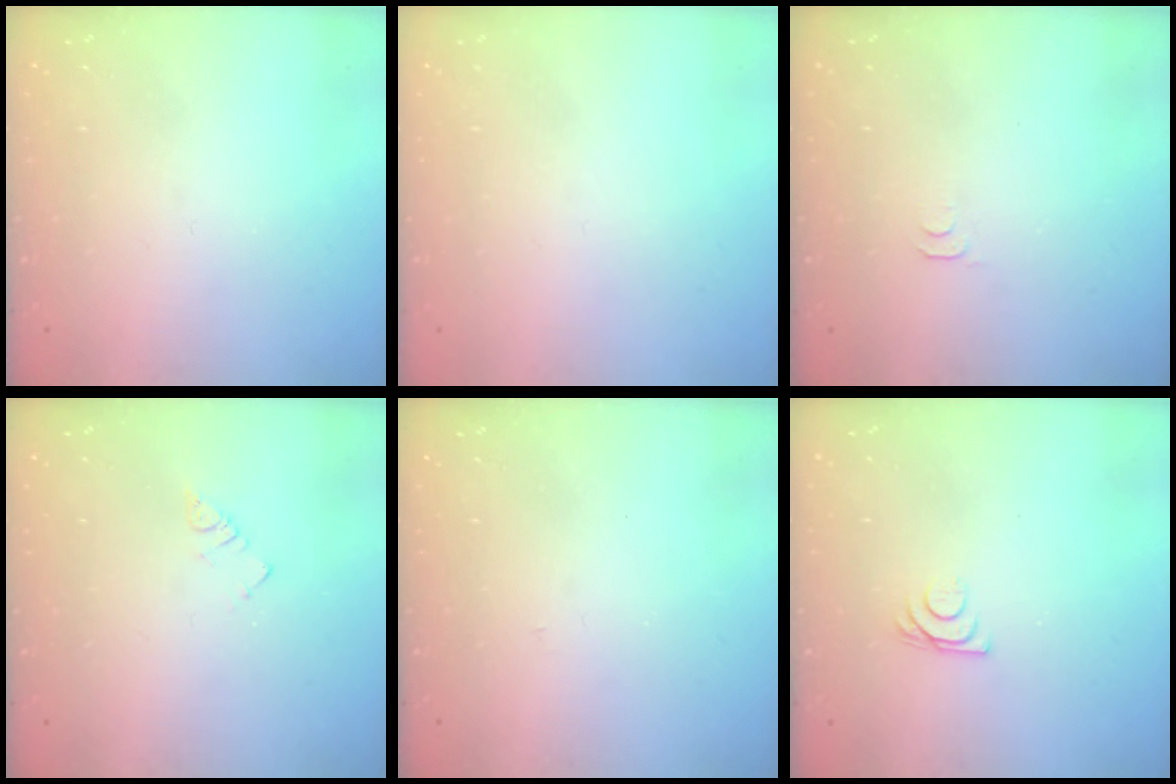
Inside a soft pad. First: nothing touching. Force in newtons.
{"total": 1.5, "press": 1.5, "slide": 0.1}
{"total": 2.8, "press": 2.7, "slide": 0.5}
{"total": 2.3, "press": 2.3, "slide": 0.4}
{"total": 2.7, "press": 2.7, "slide": 0.3}
{"total": 6.1, "press": 6.0, "slide": 0.8}